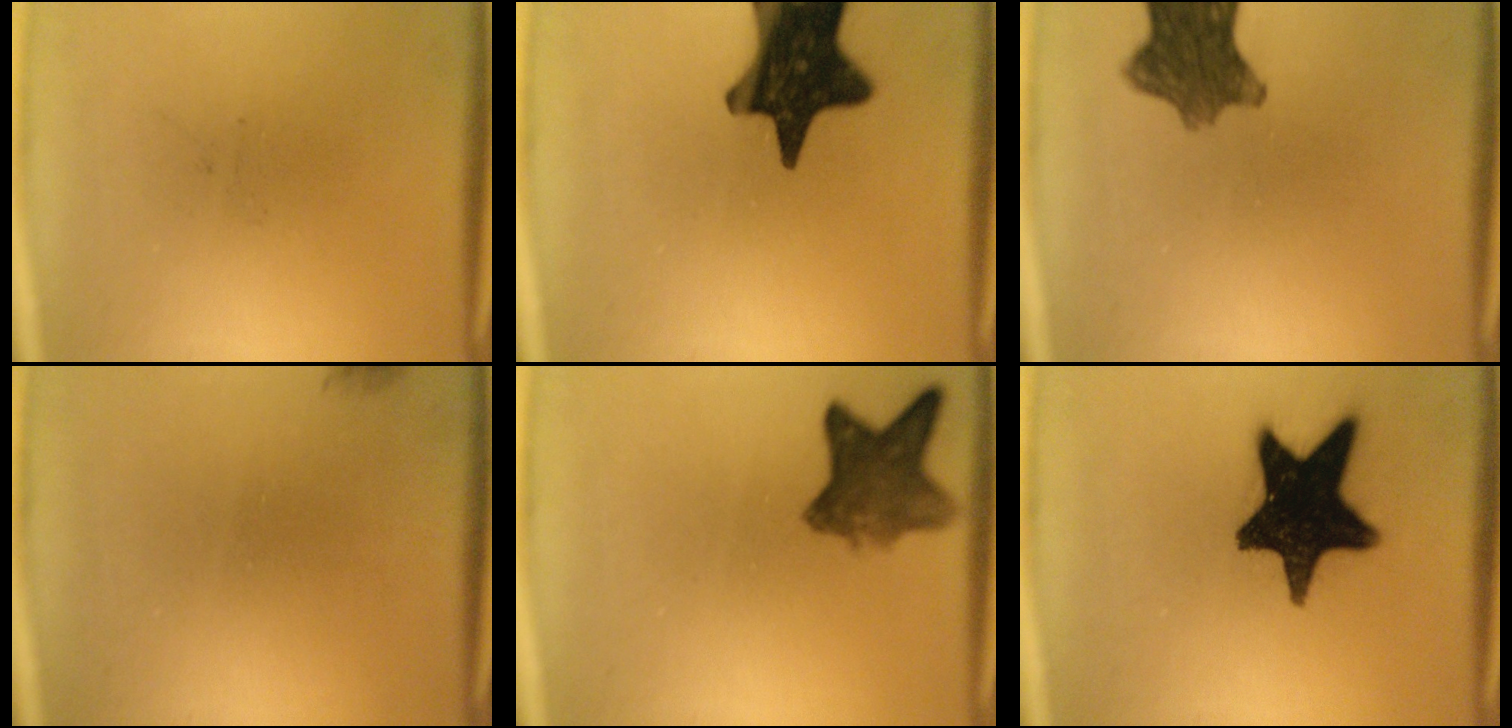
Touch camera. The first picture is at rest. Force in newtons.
{"total": 16.9}
{"total": 9.0}
{"total": 1.1}
{"total": 7.5}
{"total": 18.8}